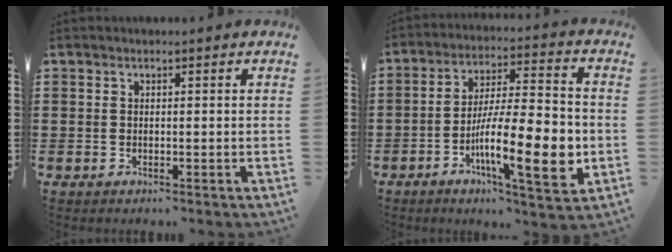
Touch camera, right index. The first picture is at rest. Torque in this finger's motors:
{"motor_torque": [2.14, 0.00, 1.05, 0.21]}